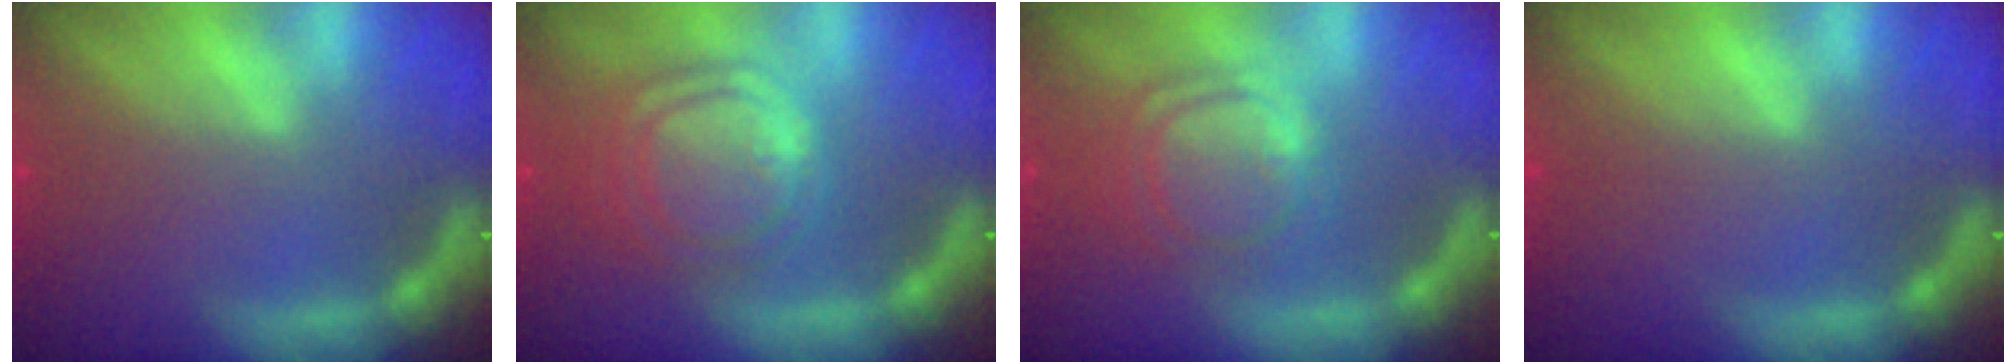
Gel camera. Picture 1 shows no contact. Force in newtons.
{"total": 7.6}
{"total": 5.6}
{"total": 0.0}